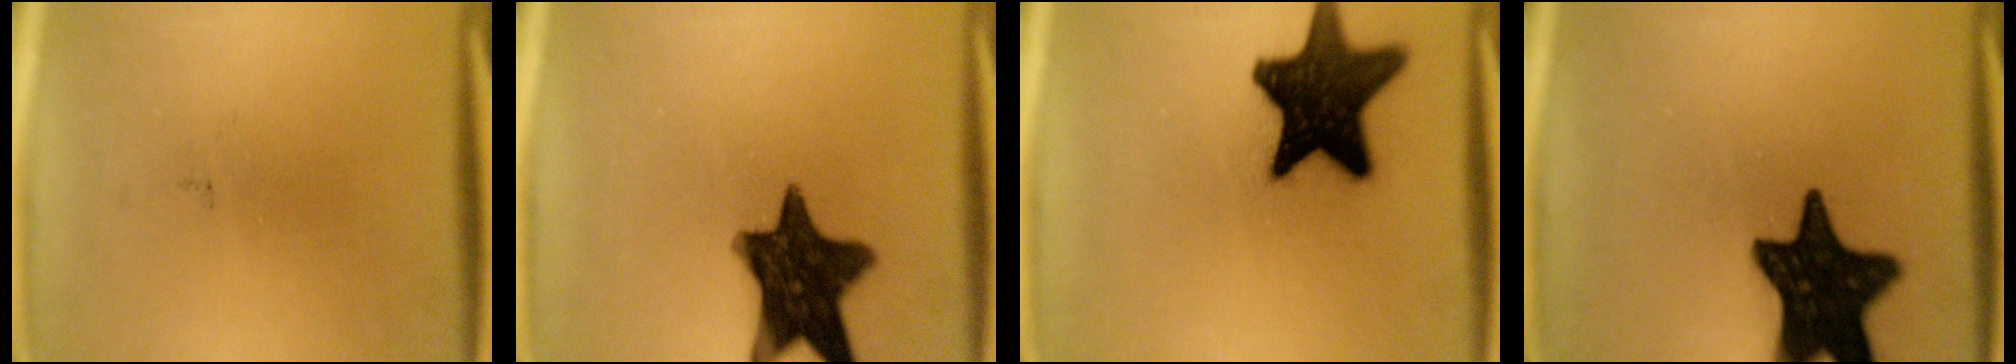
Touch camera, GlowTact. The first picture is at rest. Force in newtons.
{"total": 14.4}
{"total": 18.5}
{"total": 18.1}